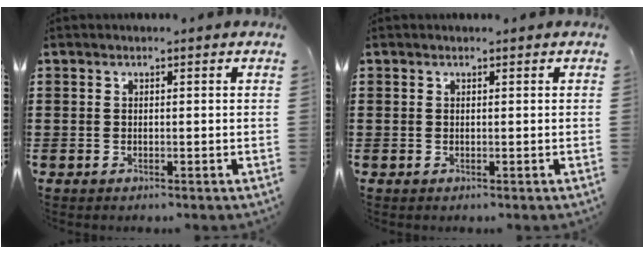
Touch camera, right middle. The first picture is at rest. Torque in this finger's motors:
{"motor_torque": [0.19, 0.01, -0.01, 0.00]}